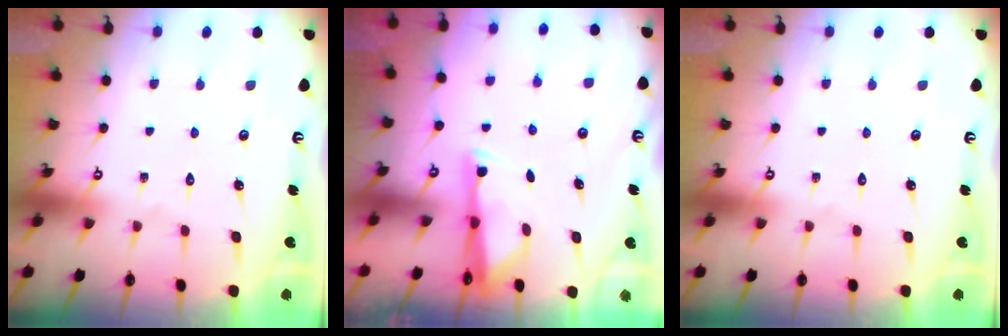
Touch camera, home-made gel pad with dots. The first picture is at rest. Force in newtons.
{"total": 3.0, "press": 2.9, "slide": 0.5}
{"total": 0.0}